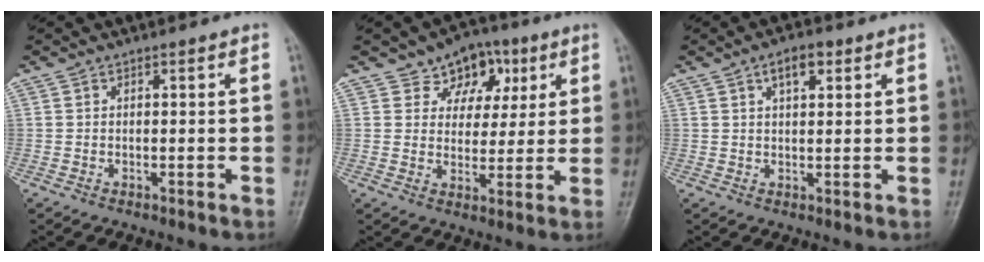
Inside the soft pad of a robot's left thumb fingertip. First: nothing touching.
{"total": 9.2, "force": [4.7, 6.8, 4.1], "torque": [-0.014, -0.013, 0.070]}
{"total": 4.5, "force": [2.2, 2.2, 3.3], "torque": [-0.044, -0.002, 0.033]}